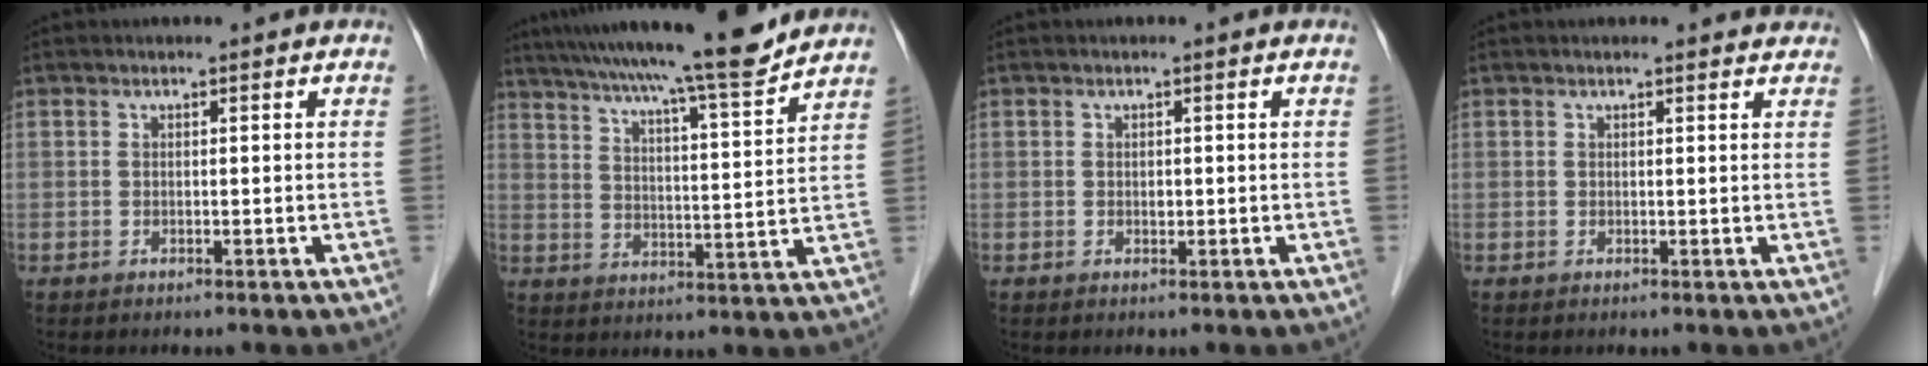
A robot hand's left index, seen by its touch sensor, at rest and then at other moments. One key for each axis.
{"total": 18.0, "fx": 15.7, "fy": -0.3, "fz": 8.9, "tx": -0.145, "ty": -0.004, "tz": 0.229}
{"total": 0.6, "fx": -0.1, "fy": 0.4, "fz": 0.5, "tx": -0.008, "ty": -0.002, "tz": -0.002}
{"total": 3.2, "fx": 3.0, "fy": 0.8, "fz": 0.9, "tx": -0.011, "ty": 0.006, "tz": 0.020}